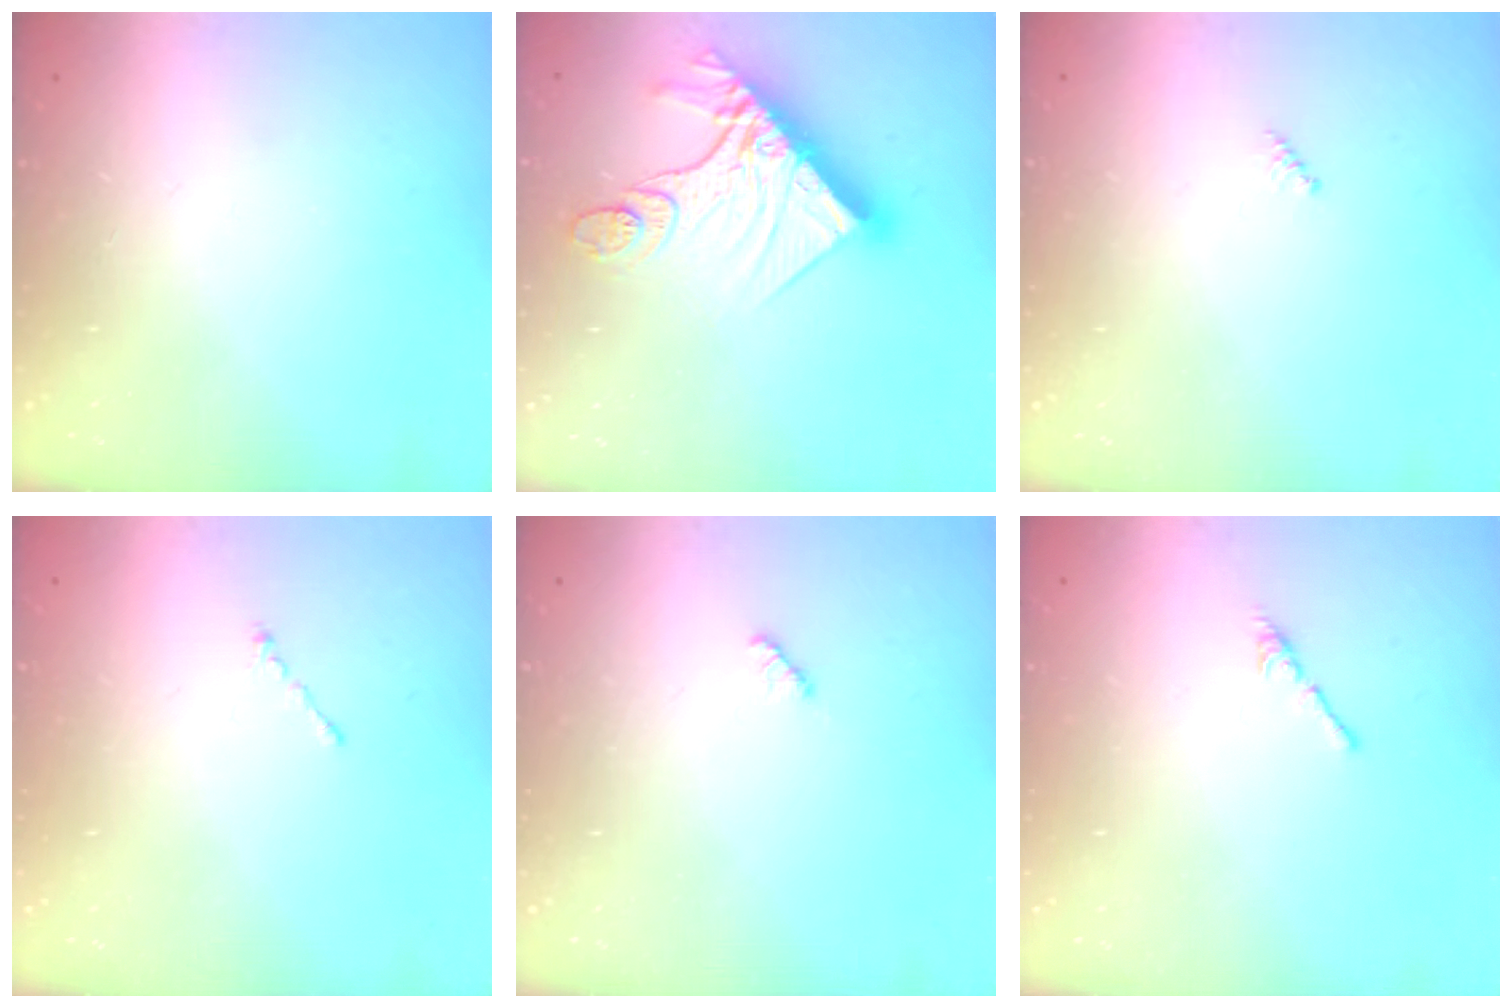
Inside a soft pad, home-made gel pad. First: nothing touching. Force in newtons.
{"total": 19.0, "press": 18.9, "slide": 2.3}
{"total": 2.0, "press": 2.0, "slide": 0.2}
{"total": 0.7, "press": 0.7, "slide": 0.2}
{"total": 2.9, "press": 2.9, "slide": 0.3}
{"total": 2.7, "press": 2.7, "slide": 0.7}